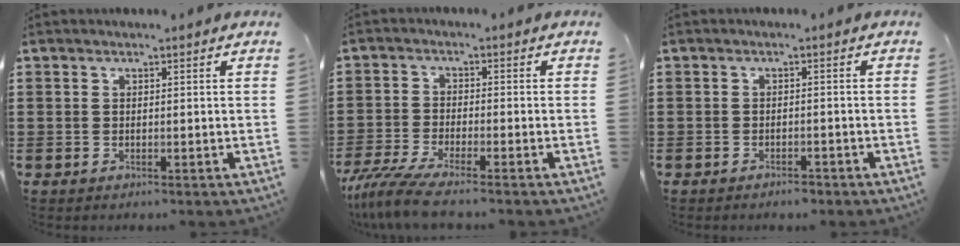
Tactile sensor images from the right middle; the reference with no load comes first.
{"total": 5.2, "force": [-4.4, 0.1, 2.8], "torque": [-0.082, -0.027, -0.090]}
{"total": 1.1, "force": [-1.1, 0.2, 0.3], "torque": [-0.009, -0.002, -0.022]}